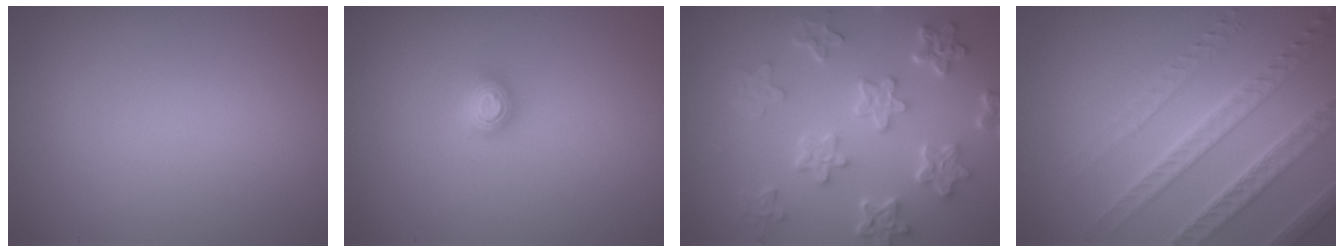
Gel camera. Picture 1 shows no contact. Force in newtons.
{"total": 1.1, "press": 1.1, "slide": 0.1}
{"total": 6.0, "press": 4.5, "slide": 4.0}
{"total": 4.4, "press": 4.2, "slide": 1.1}